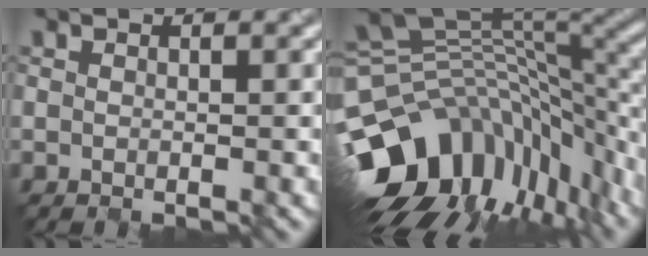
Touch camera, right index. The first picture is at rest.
{"total": 13.8, "force": [-6.4, 8.2, 9.0], "torque": [-0.190, 0.001, -0.110]}